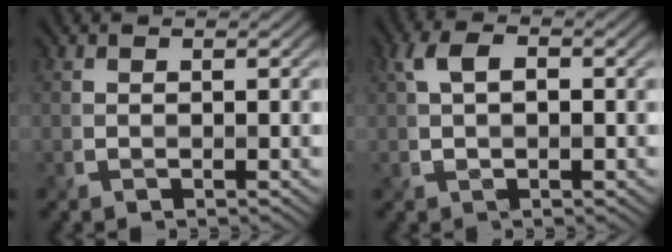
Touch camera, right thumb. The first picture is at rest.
{"total": 4.1, "force": [0.9, 2.0, 3.5], "torque": [-0.069, 0.009, 0.012]}